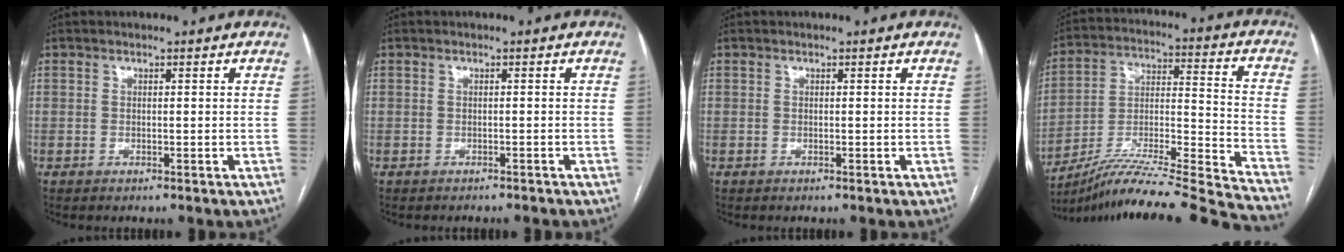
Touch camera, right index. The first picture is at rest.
{"total": 2.3, "force": [-2.2, 0.3, 0.6], "torque": [-0.011, -0.003, -0.028]}
{"total": 0.0}
{"total": 27.8, "force": [-25.0, -1.4, 12.0], "torque": [-0.148, -0.016, -0.388]}